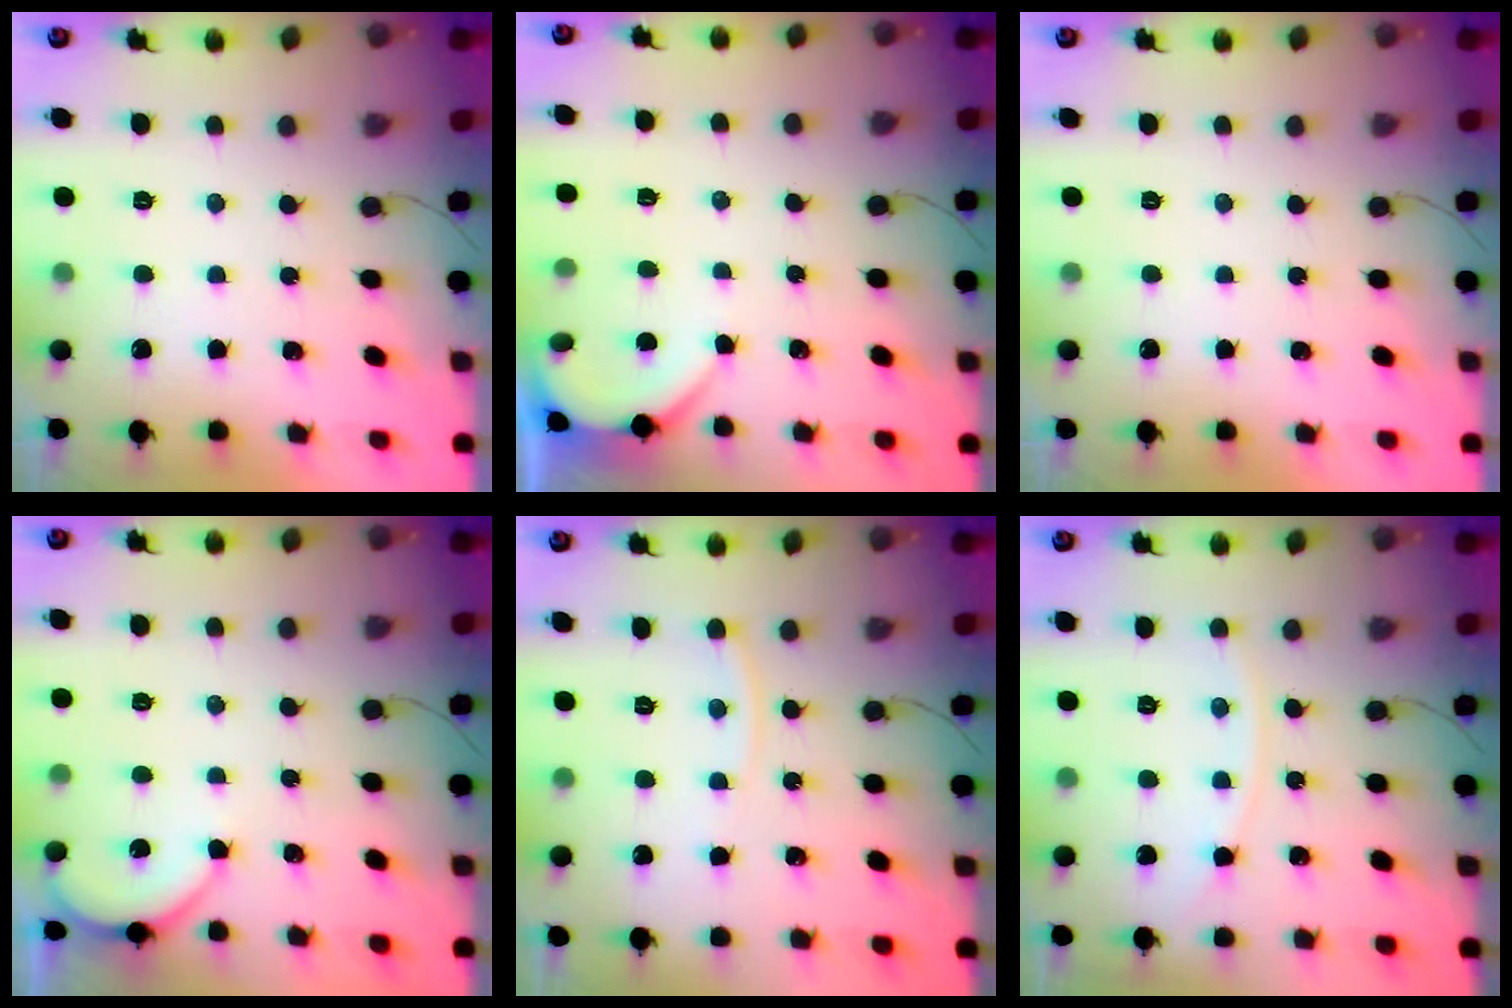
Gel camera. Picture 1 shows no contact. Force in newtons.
{"total": 1.8, "press": 1.8, "slide": 0.3}
{"total": 0.0}
{"total": 4.2, "press": 4.2, "slide": 0.5}
{"total": 3.4, "press": 3.3, "slide": 0.4}
{"total": 5.4, "press": 5.4, "slide": 0.4}